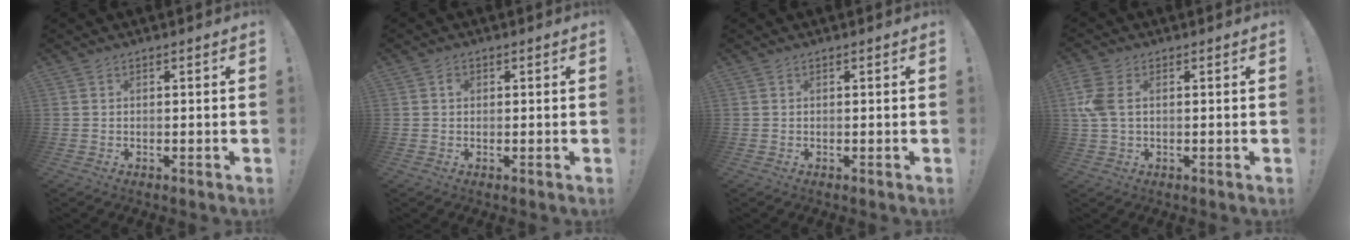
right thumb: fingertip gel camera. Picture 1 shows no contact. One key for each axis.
{"total": 1.0, "fx": 0.2, "fy": 0.8, "fz": 0.5, "tx": -0.002, "ty": 0.001, "tz": 0.002}
{"total": 0.0}
{"total": 6.3, "fx": 1.3, "fy": 3.8, "fz": 4.9, "tx": -0.123, "ty": 0.004, "tz": 0.023}